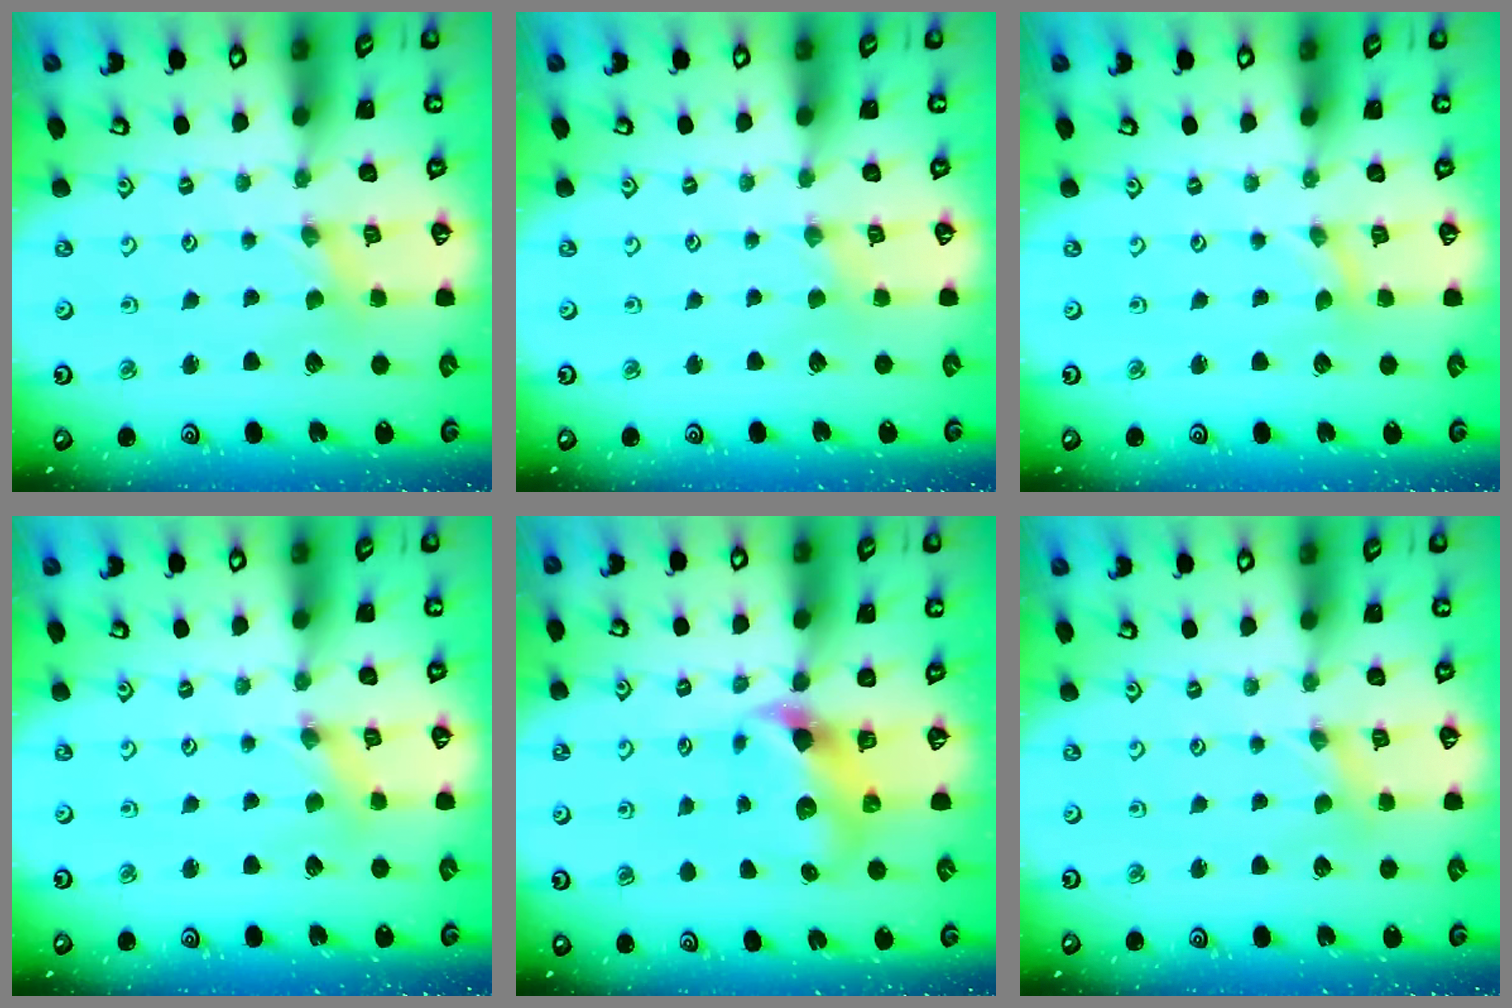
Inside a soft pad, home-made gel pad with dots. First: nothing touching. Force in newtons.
{"total": 1.2, "press": 1.1, "slide": 0.2}
{"total": 0.0}
{"total": 1.6, "press": 1.6, "slide": 0.3}
{"total": 7.0, "press": 7.0, "slide": 1.1}
{"total": 0.0}